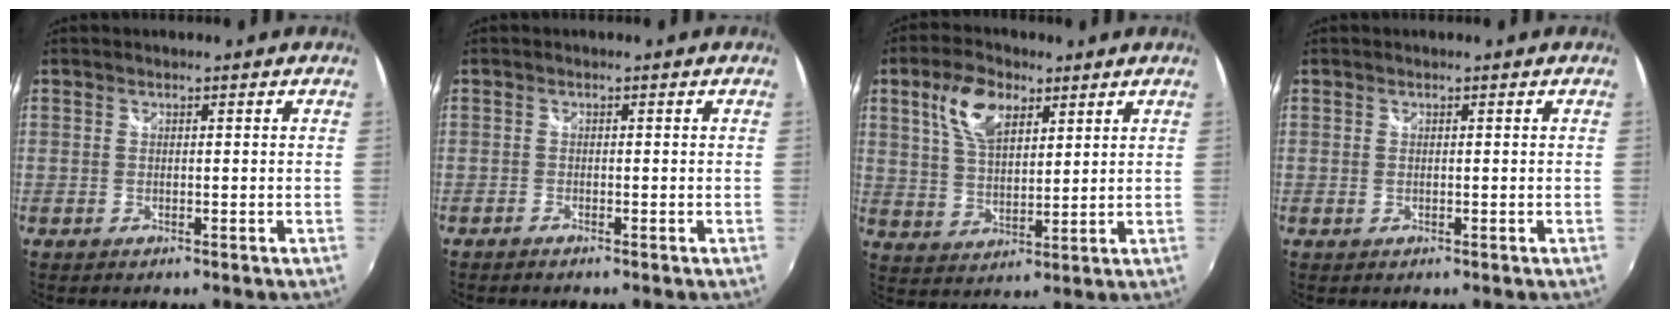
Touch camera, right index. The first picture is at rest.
{"total": 0.7, "force": [-0.7, 0.2, 0.2], "torque": [-0.007, -0.004, -0.015]}
{"total": 9.5, "force": [4.7, 5.0, 6.6], "torque": [-0.128, 0.016, 0.090]}
{"total": 0.0}